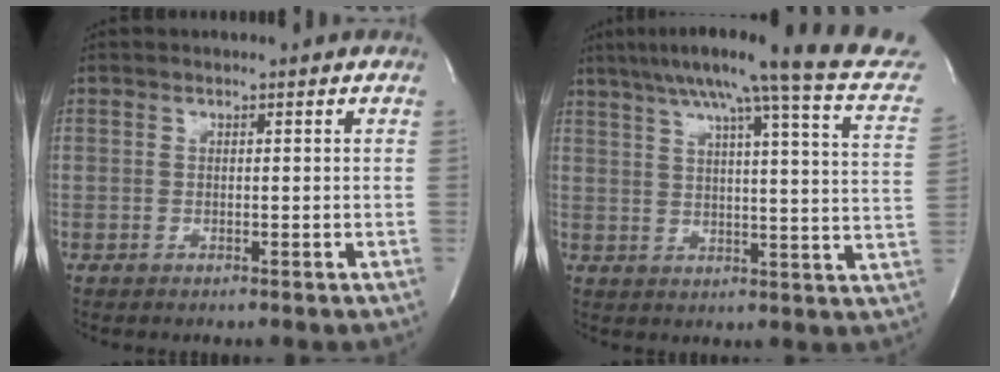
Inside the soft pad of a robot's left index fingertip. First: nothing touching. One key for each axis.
{"total": 23.1, "fx": 18.7, "fy": -0.2, "fz": 13.5, "tx": -0.204, "ty": -0.026, "tz": 0.222}